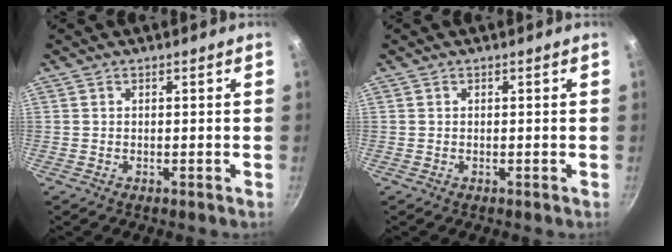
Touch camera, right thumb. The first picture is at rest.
{"total": 0.0}